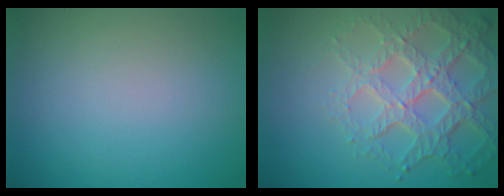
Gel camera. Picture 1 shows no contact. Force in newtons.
{"total": 6.8, "press": 5.0, "slide": 4.6}